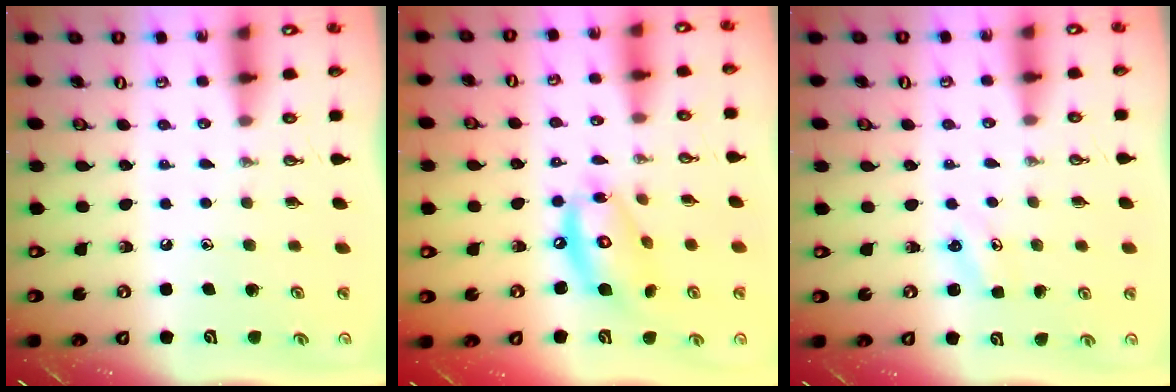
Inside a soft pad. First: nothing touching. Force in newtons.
{"total": 13.3, "press": 13.3, "slide": 1.2}
{"total": 2.5, "press": 2.5, "slide": 0.3}